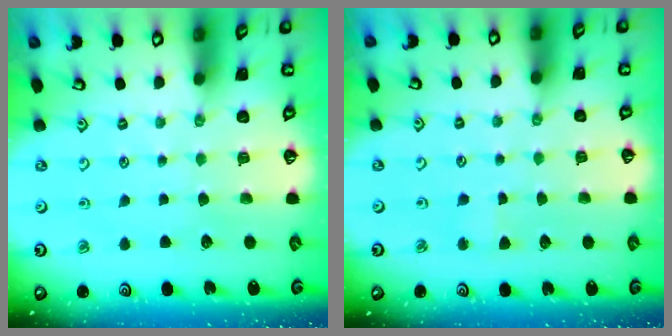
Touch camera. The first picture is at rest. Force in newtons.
{"total": 2.2, "press": 2.2, "slide": 0.2}